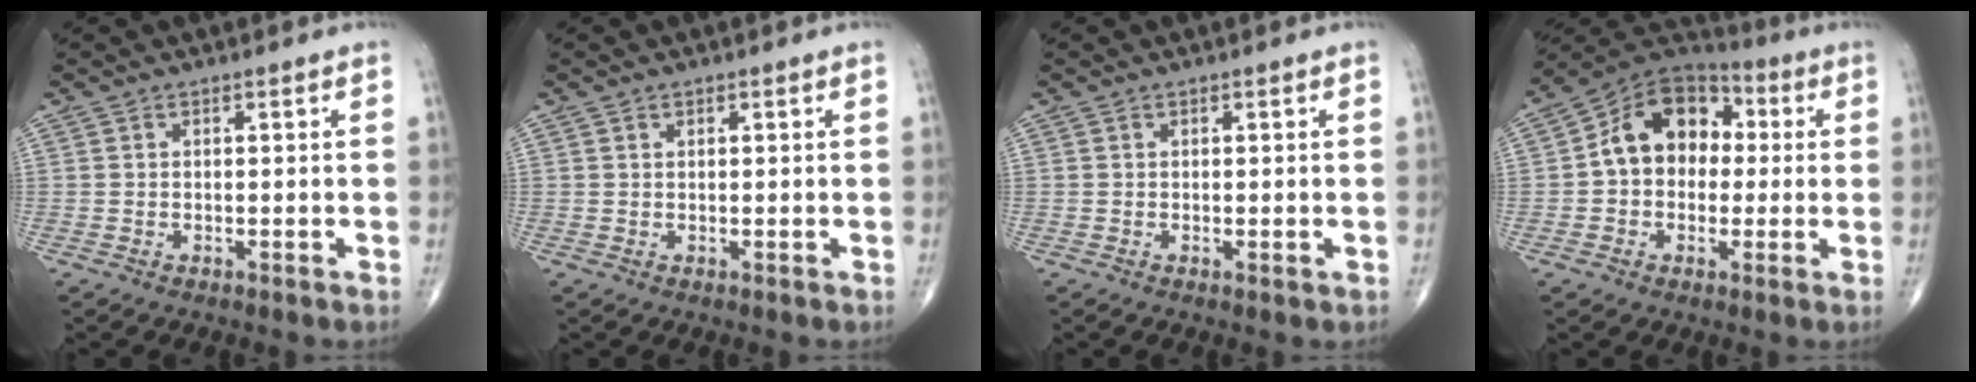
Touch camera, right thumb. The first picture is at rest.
{"total": 0.5, "force": [0.3, 0.3, 0.2], "torque": [-0.002, -0.002, 0.005]}
{"total": 0.7, "force": [0.0, 0.2, 0.6], "torque": [-0.013, -0.005, 0.001]}
{"total": 14.1, "force": [1.2, 10.6, 9.2], "torque": [-0.113, 0.035, 0.006]}